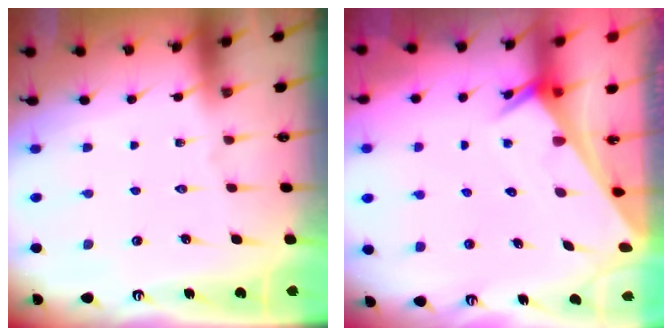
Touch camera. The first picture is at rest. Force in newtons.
{"total": 2.6, "press": 2.6, "slide": 0.1}